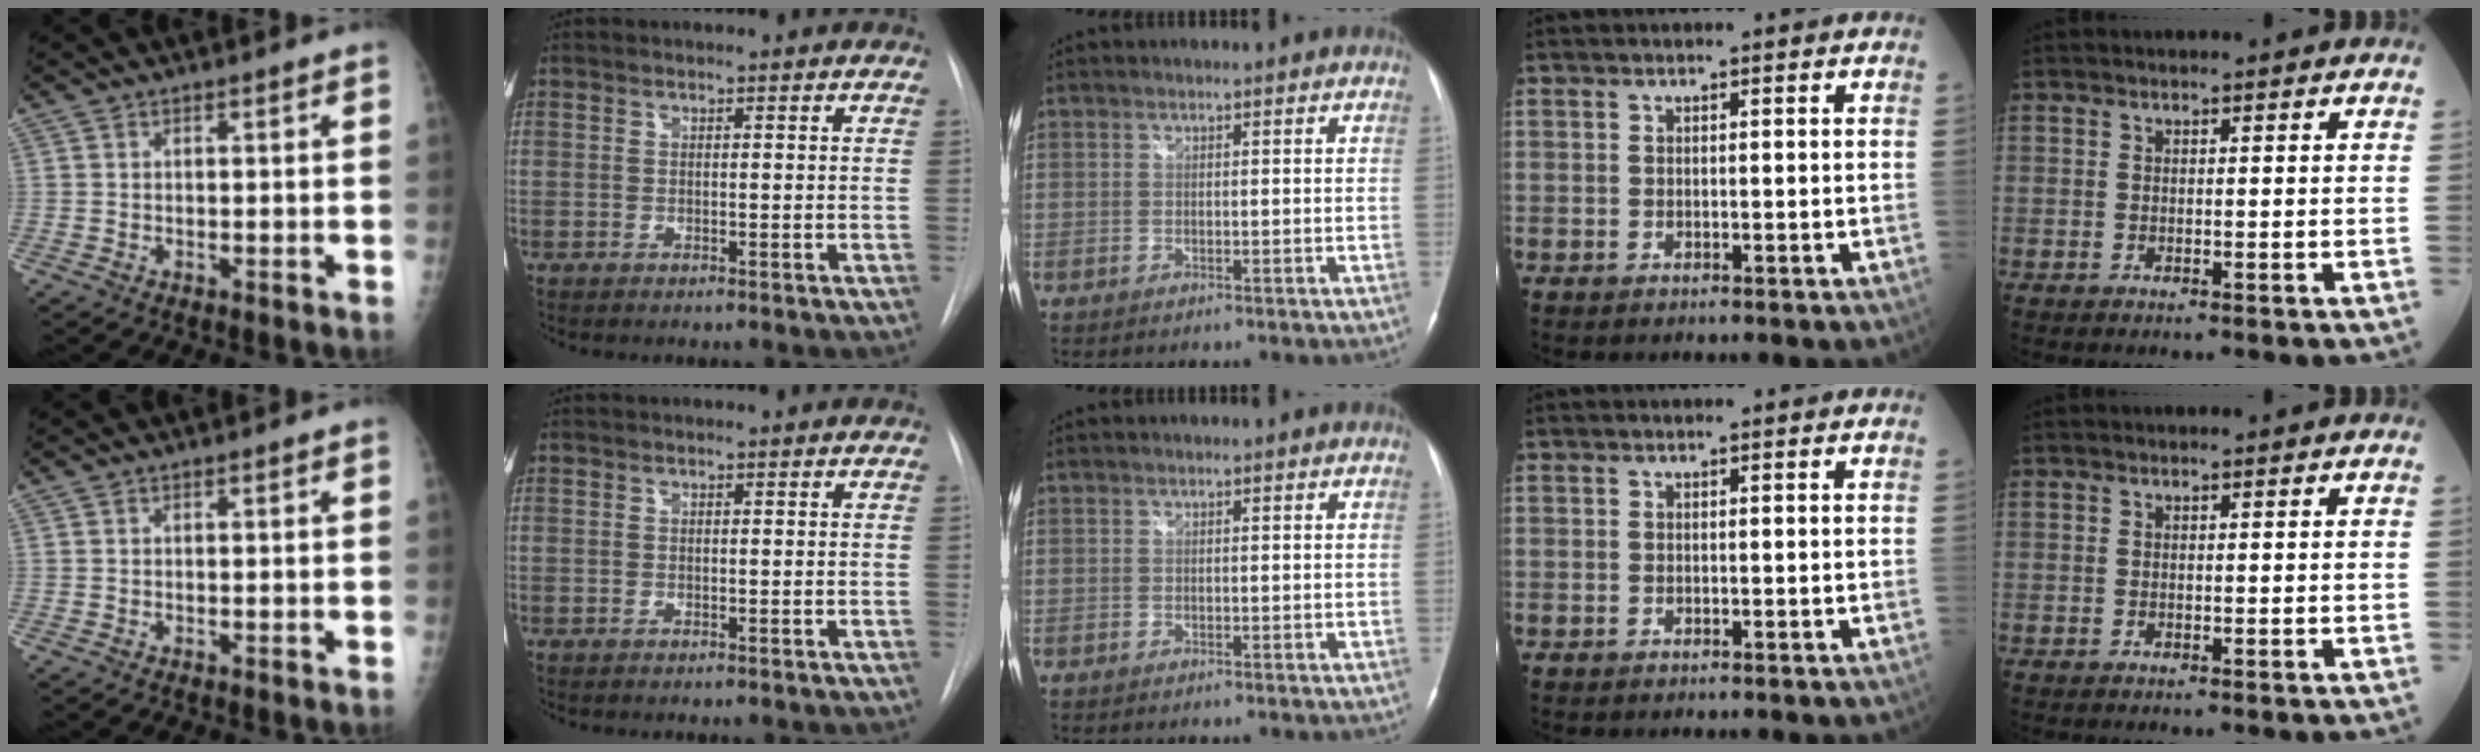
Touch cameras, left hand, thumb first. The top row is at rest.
{}